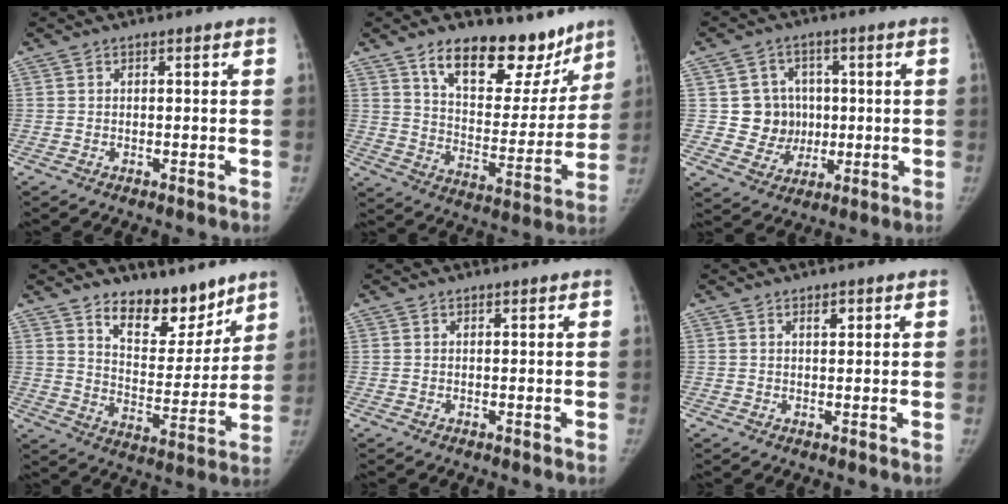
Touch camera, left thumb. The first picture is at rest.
{"total": 20.1, "force": [14.0, 10.1, 10.3], "torque": [-0.087, -0.083, 0.215]}
{"total": 8.6, "force": [0.6, 8.3, 2.3], "torque": [0.010, 0.010, 0.017]}
{"total": 13.0, "force": [9.8, 6.2, 5.8], "torque": [-0.043, -0.077, 0.166]}
{"total": 0.0}
{"total": 1.6, "force": [0.9, 0.7, 1.2], "torque": [-0.012, -0.003, 0.014]}